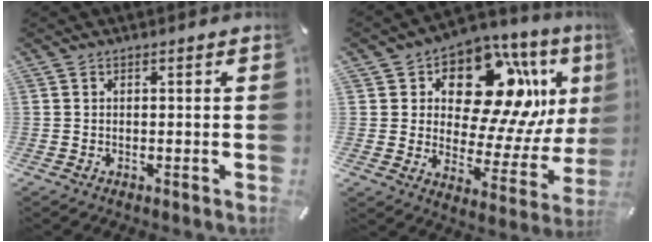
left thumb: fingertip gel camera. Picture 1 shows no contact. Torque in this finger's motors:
{"motor_torque": [2.40, 2.61, 1.70, -1.07, 0.17]}